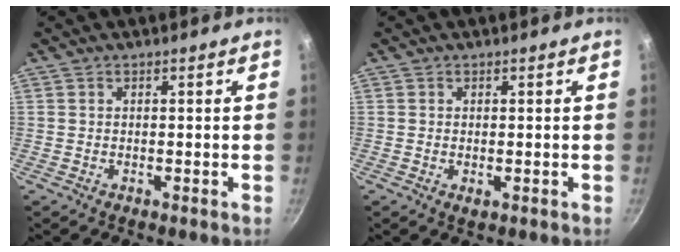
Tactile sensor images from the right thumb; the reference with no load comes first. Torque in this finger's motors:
{"motor_torque": [-0.36, 0.13, -0.32, 0.22, 0.06]}